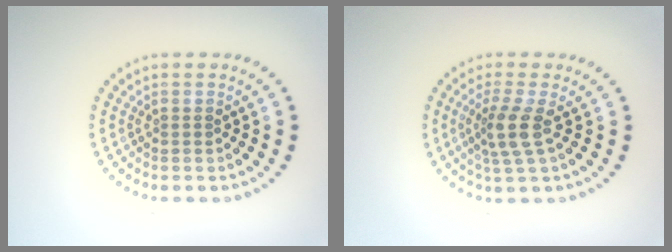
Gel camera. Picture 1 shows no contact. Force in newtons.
{"total": 3.0, "press": 2.3, "slide": 1.9}